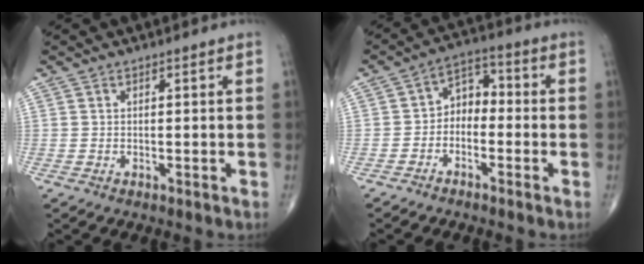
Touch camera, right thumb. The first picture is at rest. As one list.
[{"total": 5.9, "force": [-1.9, 4.3, 3.5], "torque": [-0.035, 0.038, -0.050]}]